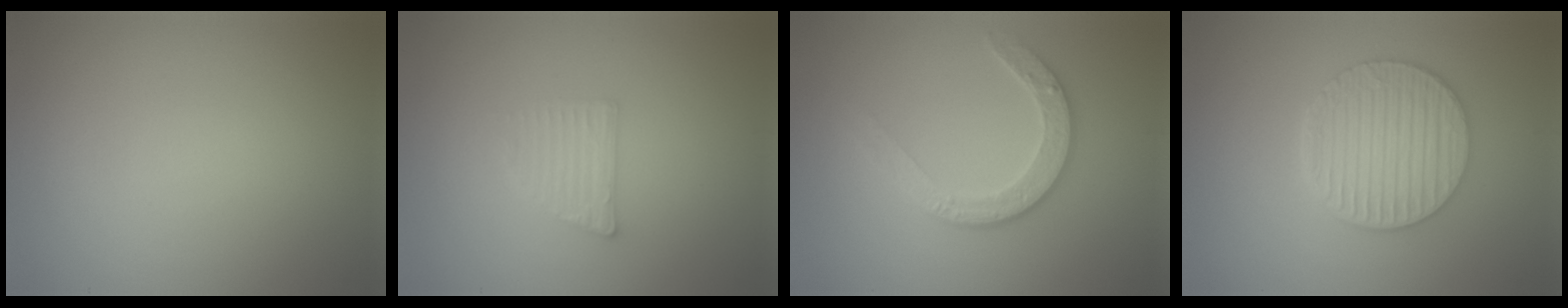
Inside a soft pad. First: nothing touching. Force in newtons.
{"total": 1.9, "press": 1.9, "slide": 0.4}
{"total": 3.0, "press": 2.8, "slide": 1.0}
{"total": 5.5, "press": 4.5, "slide": 3.1}